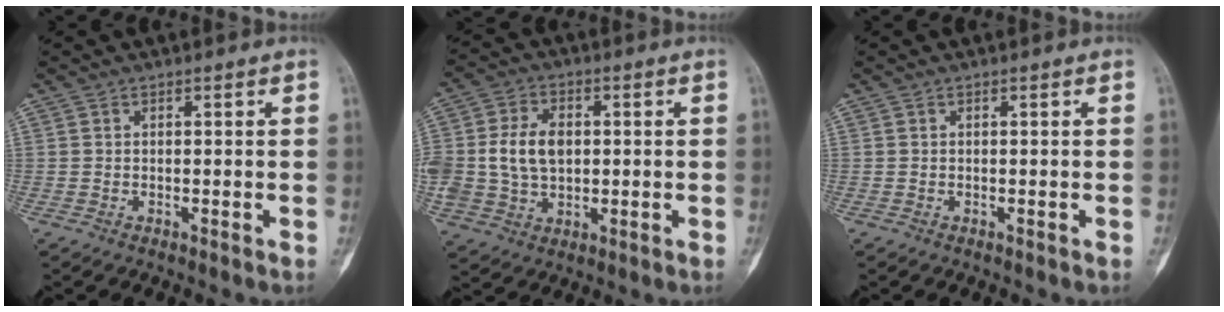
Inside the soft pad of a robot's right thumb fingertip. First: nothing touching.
{"total": 10.6, "force": [0.5, 7.7, 7.3], "torque": [-0.129, 0.010, 0.015]}
{"total": 0.0}